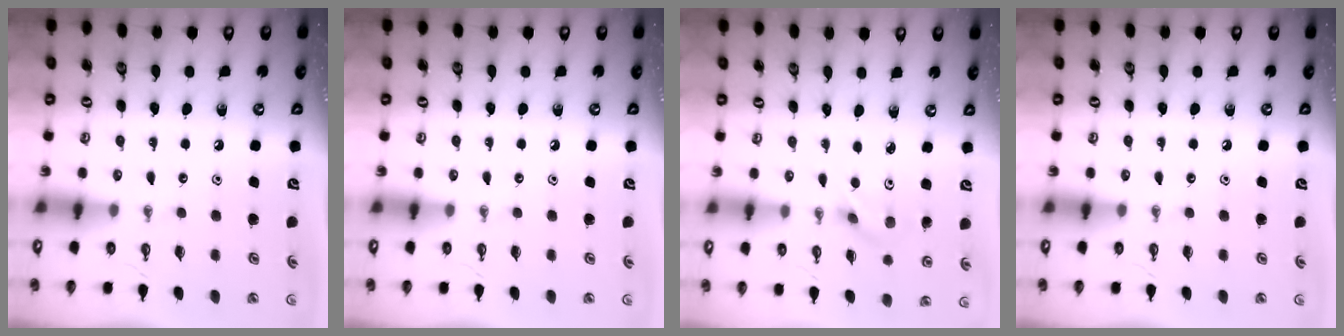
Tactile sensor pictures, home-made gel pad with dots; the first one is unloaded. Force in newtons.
{"total": 0.0}
{"total": 2.6, "press": 2.4, "slide": 0.9}
{"total": 0.0}